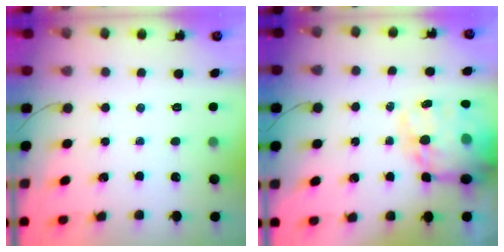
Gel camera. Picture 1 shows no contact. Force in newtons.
{"total": 19.7, "press": 19.2, "slide": 4.4}